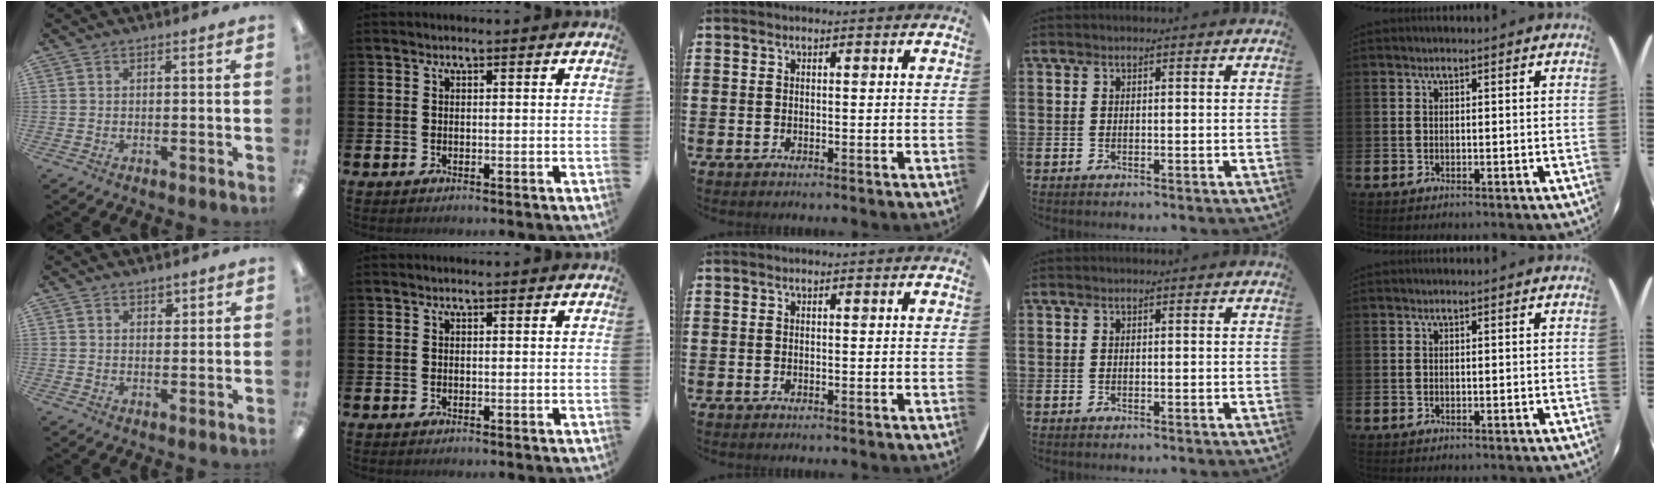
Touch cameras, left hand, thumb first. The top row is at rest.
{"thumb": {"total": 2.0, "force": [1.5, 1.1, 0.6], "torque": [0.004, -0.006, 0.025]}}